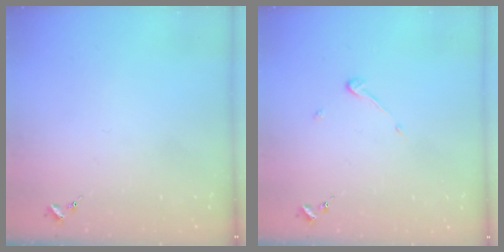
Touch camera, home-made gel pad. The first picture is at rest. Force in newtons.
{"total": 3.7, "press": 3.7, "slide": 0.3}